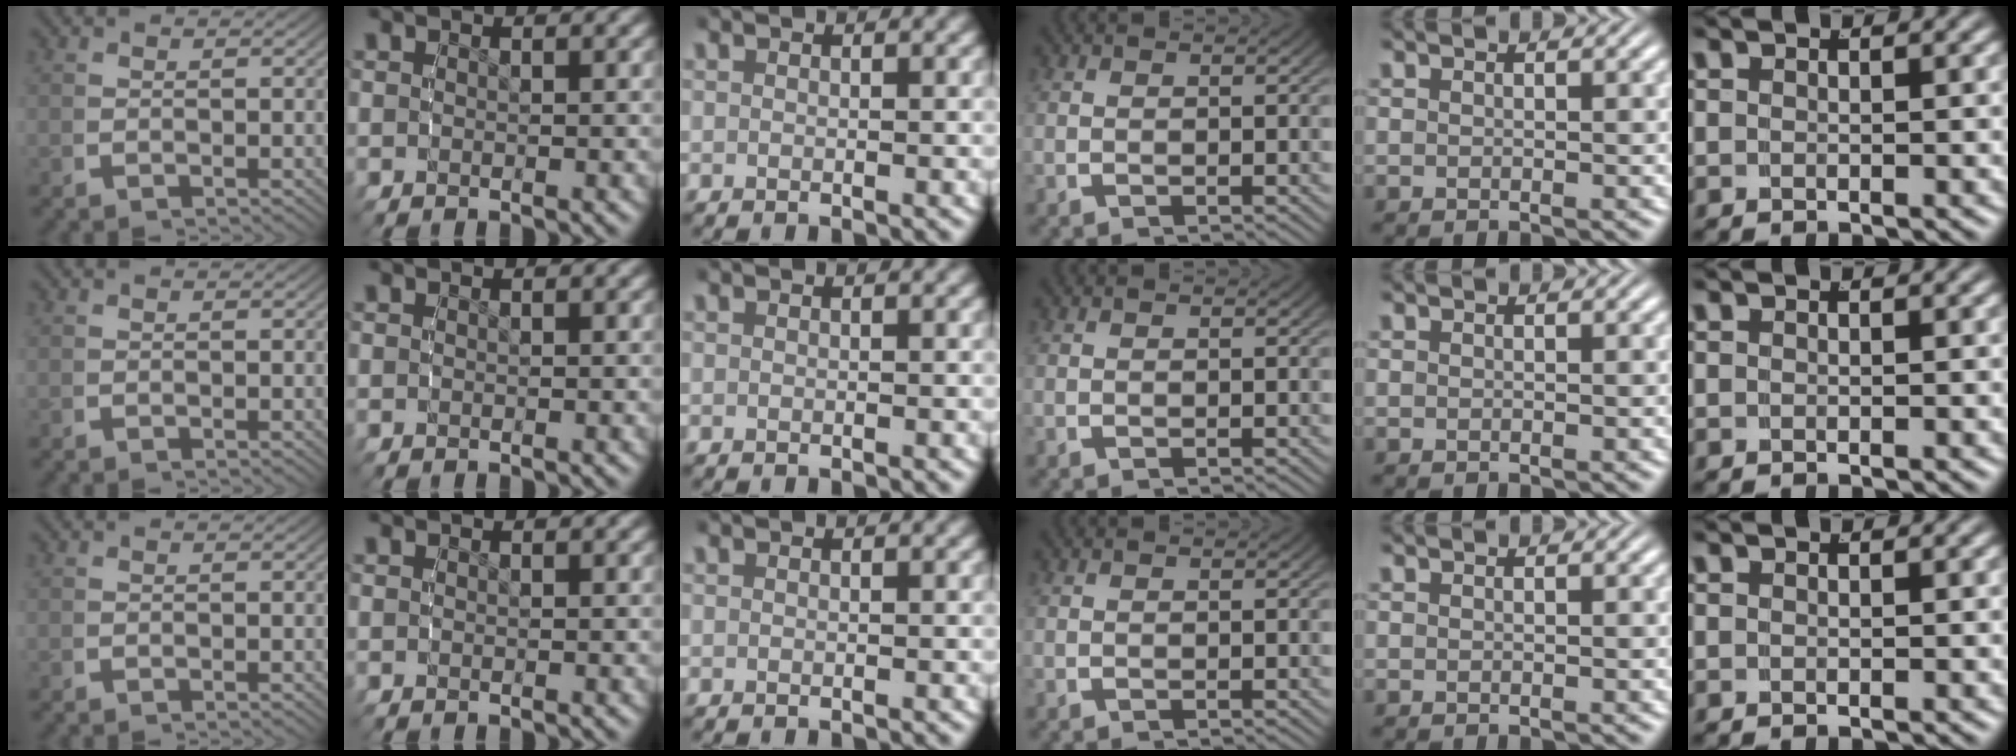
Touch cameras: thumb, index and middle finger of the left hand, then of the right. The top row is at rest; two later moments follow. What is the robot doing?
{"motion": "reach", "object": "glasses case"}